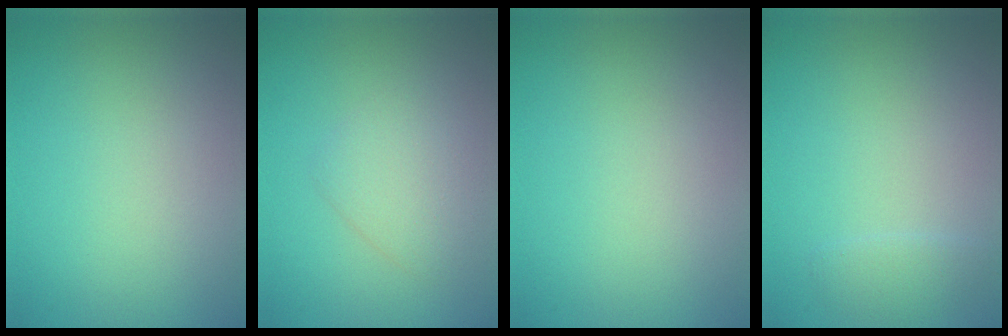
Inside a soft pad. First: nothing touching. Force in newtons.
{"total": 2.2, "press": 2.2, "slide": 0.1}
{"total": 0.0}
{"total": 1.1, "press": 1.1, "slide": 0.0}